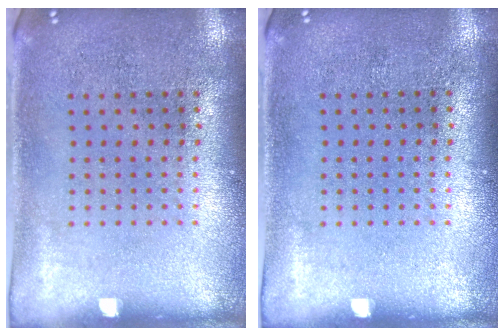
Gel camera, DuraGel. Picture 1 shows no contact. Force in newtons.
{"total": 0.0}